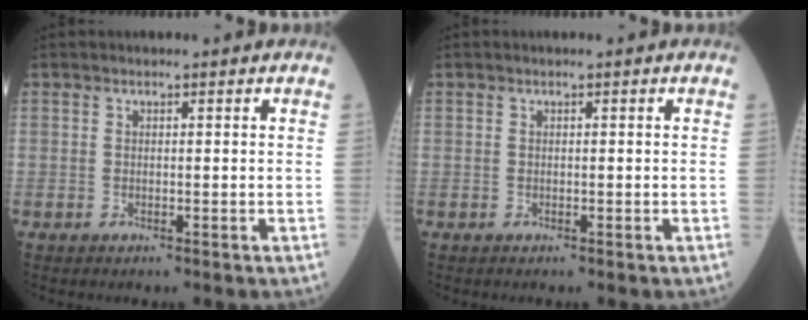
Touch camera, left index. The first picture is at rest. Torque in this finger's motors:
{"motor_torque": [-0.05, 0.05, -0.01, 0.00]}